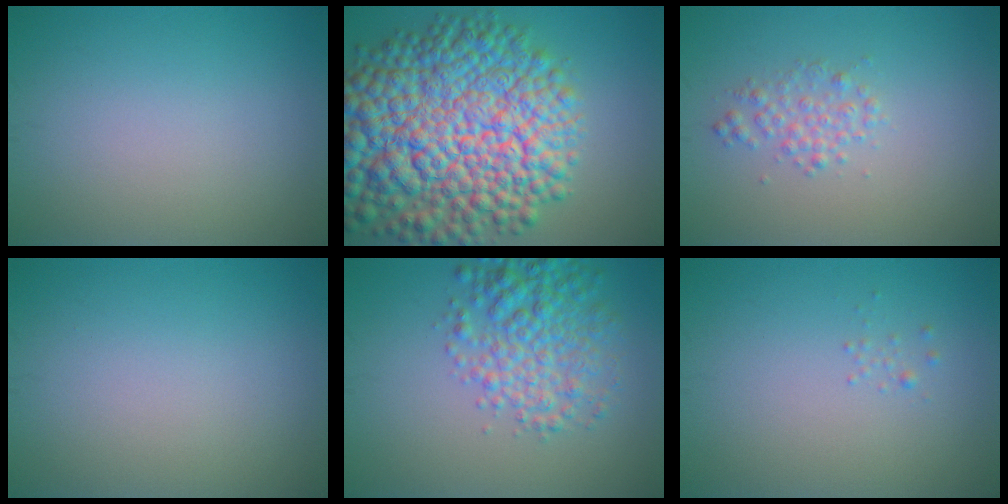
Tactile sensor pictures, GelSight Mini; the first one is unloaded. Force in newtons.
{"total": 16.8, "press": 16.8, "slide": 0.6}
{"total": 1.9, "press": 1.9, "slide": 0.0}
{"total": 0.0}
{"total": 5.5, "press": 5.5, "slide": 0.2}
{"total": 0.7, "press": 0.7, "slide": 0.1}